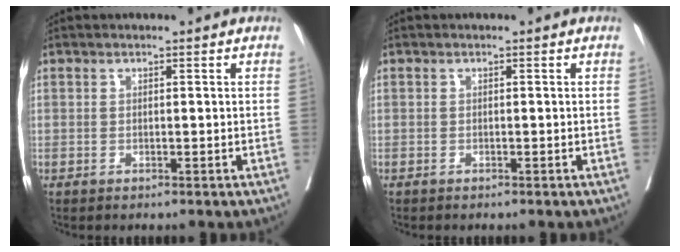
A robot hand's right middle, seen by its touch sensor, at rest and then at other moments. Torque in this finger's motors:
{"motor_torque": [-0.25, 0.06, -0.07, 0.00]}